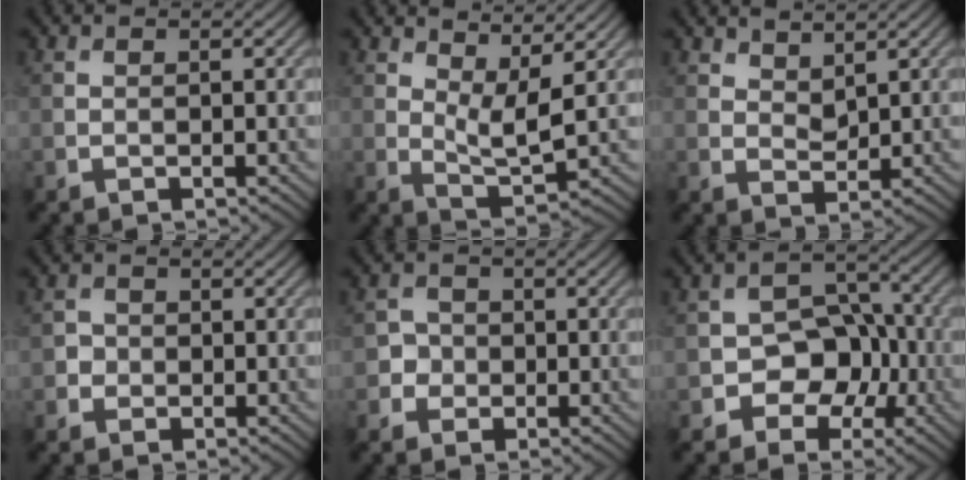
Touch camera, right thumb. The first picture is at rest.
{"total": 5.2, "force": [2.9, 1.8, 3.9], "torque": [-0.078, -0.004, 0.052]}
{"total": 2.9, "force": [2.3, 1.1, 1.4], "torque": [-0.027, -0.004, 0.047]}
{"total": 1.5, "force": [-0.4, 1.4, 0.2], "torque": [0.004, -0.003, -0.011]}
{"total": 2.3, "force": [-0.6, 2.2, 0.4], "torque": [0.003, -0.004, -0.017]}
{"total": 6.8, "force": [-2.4, 5.1, 3.7], "torque": [-0.047, 0.004, -0.048]}